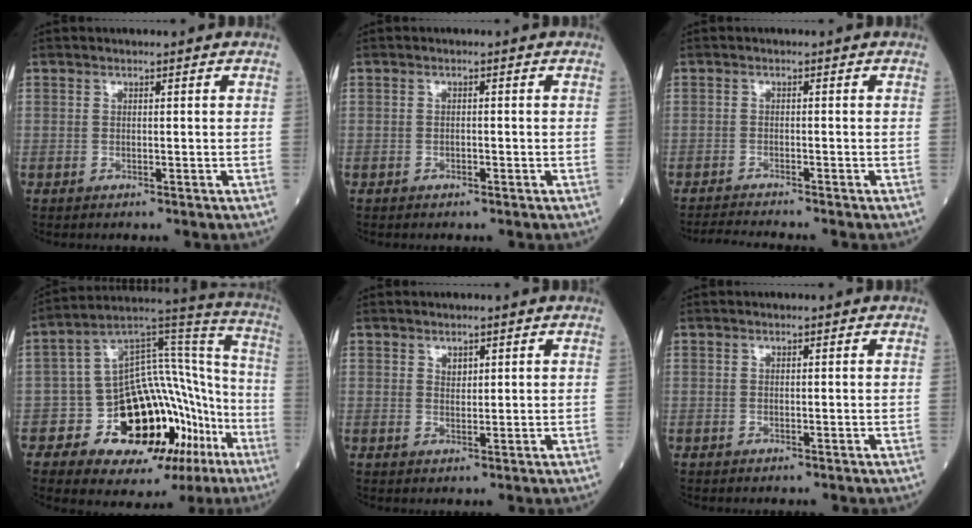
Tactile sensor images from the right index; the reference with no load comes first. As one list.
[{"total": 0.7, "force": [-0.3, 0.4, 0.5], "torque": [-0.007, 0.001, -0.005]}, {"total": 4.0, "force": [-3.7, -1.2, 1.0], "torque": [-0.022, -0.019, -0.062]}, {"total": 21.3, "force": [-9.9, 11.5, 15.0], "torque": [-0.183, 0.072, -0.140]}, {"total": 1.2, "force": [0.8, 0.7, 0.6], "torque": [-0.011, -0.002, 0.014]}, {"total": 0.0}]